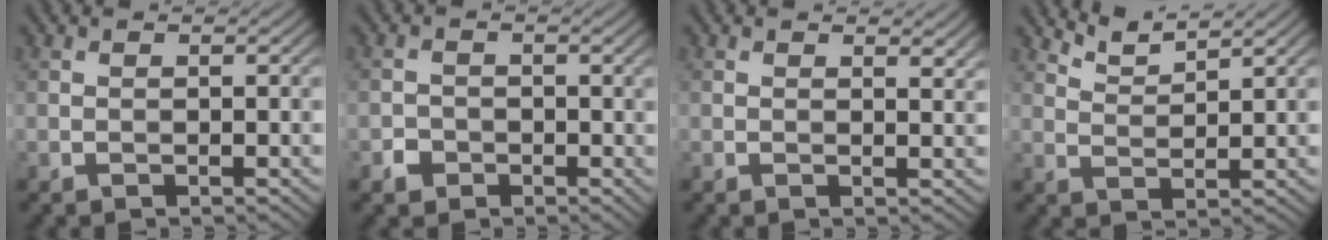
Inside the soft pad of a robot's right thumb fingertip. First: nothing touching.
{"total": 1.9, "force": [-0.9, 1.6, 0.5], "torque": [-0.005, -0.001, -0.023]}
{"total": 1.5, "force": [1.1, 0.5, 0.9], "torque": [-0.014, -0.005, 0.019]}
{"total": 3.2, "force": [2.9, 0.3, 1.2], "torque": [-0.027, 0.000, 0.063]}